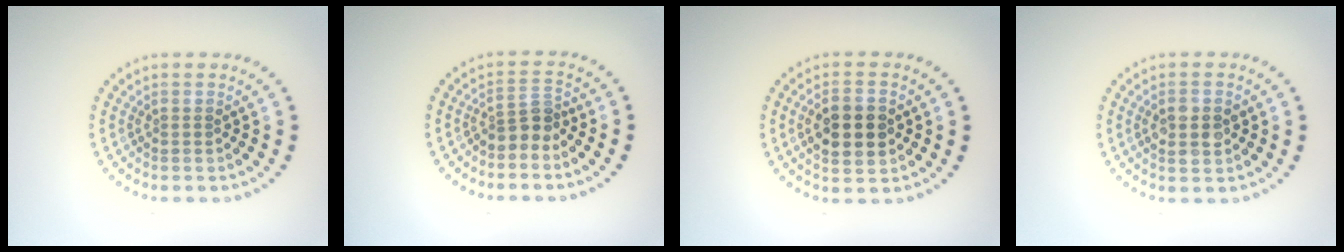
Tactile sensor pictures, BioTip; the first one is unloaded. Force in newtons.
{"total": 2.4, "press": 1.8, "slide": 1.6}
{"total": 4.6, "press": 4.6, "slide": 0.3}
{"total": 2.8, "press": 2.8, "slide": 0.1}